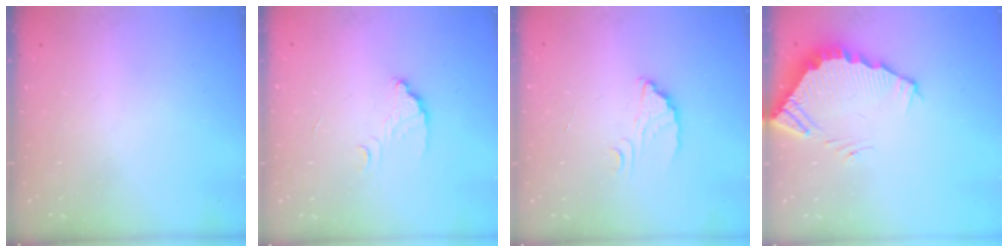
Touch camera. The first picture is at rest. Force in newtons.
{"total": 3.6, "press": 3.6, "slide": 0.2}
{"total": 2.6, "press": 2.6, "slide": 0.1}
{"total": 3.7, "press": 3.7, "slide": 0.2}